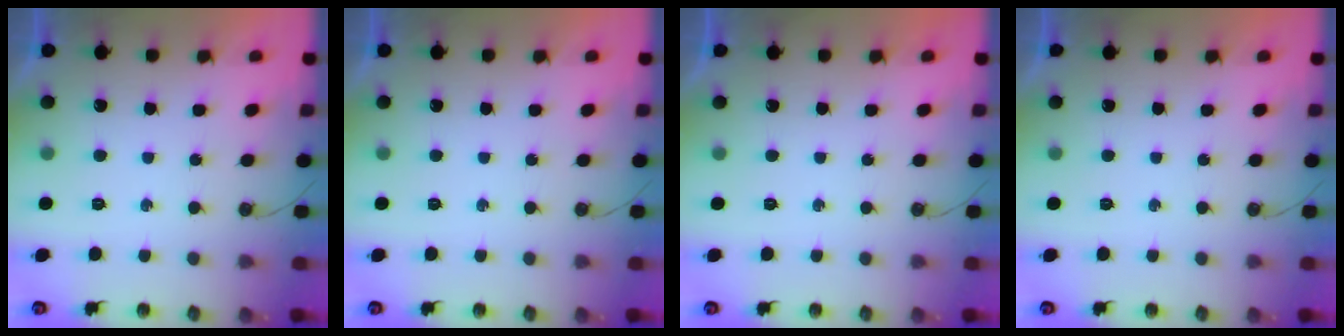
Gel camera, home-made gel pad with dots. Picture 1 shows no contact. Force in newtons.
{"total": 0.0}
{"total": 0.0}
{"total": 0.0}